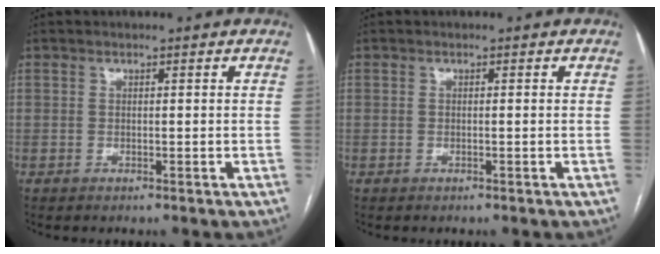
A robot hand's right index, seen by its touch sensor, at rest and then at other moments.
{"total": 0.0}